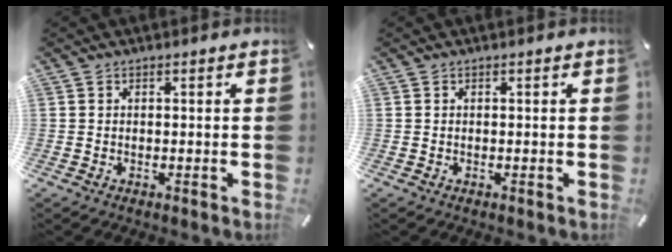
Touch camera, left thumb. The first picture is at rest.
{"total": 0.0}